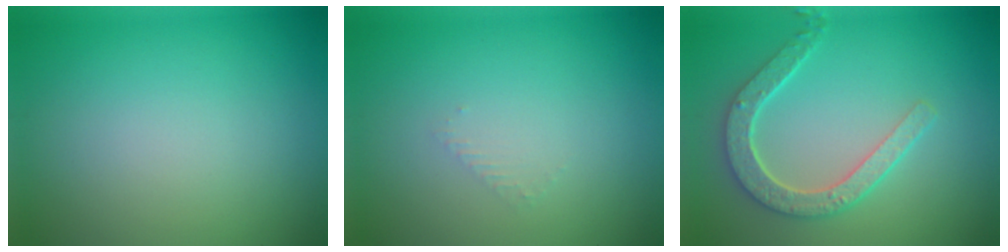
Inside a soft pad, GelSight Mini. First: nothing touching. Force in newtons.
{"total": 0.8, "press": 0.8, "slide": 0.3}
{"total": 4.4, "press": 3.7, "slide": 2.5}